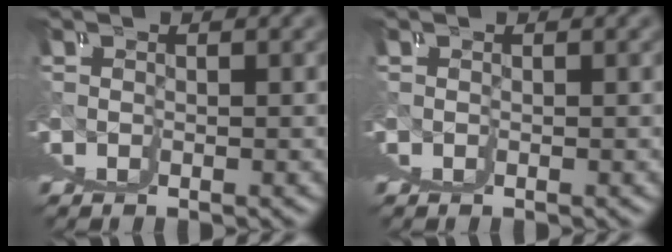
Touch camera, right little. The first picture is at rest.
{"total": 0.0}